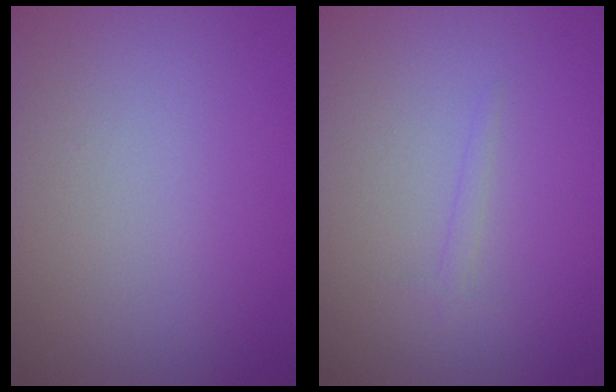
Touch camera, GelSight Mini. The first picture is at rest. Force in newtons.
{"total": 0.7, "press": 0.7, "slide": 0.1}